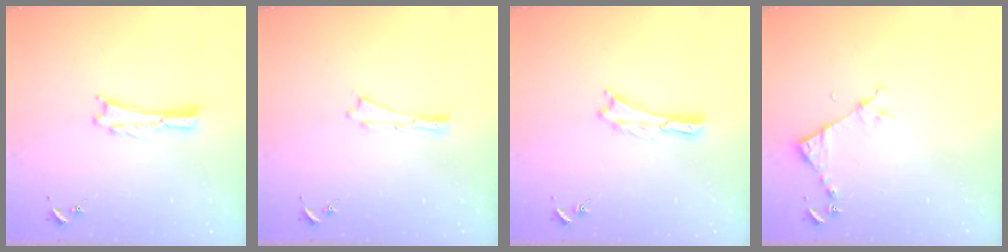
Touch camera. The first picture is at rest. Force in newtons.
{"total": 0.0}
{"total": 0.0}
{"total": 4.5, "press": 4.5, "slide": 0.3}